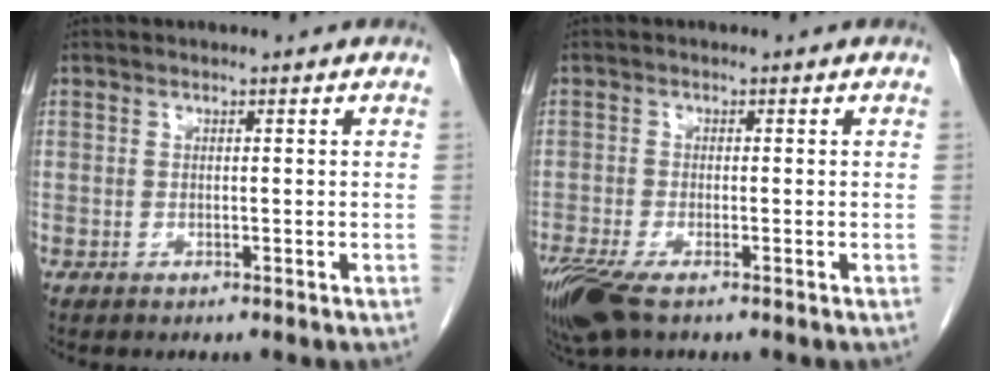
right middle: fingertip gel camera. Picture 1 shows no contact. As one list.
[{"total": 6.3, "force": [-4.1, 1.6, 4.4], "torque": [-0.089, -0.018, -0.079]}]